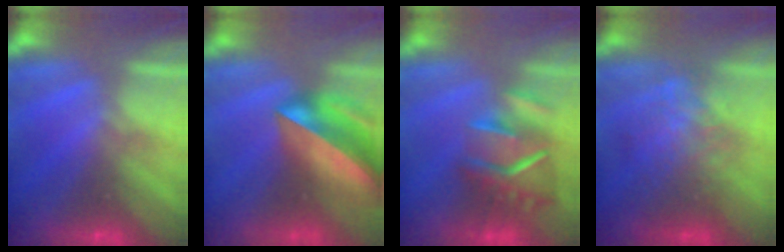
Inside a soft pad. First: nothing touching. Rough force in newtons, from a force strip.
{"total": 8.1}
{"total": 5.6}
{"total": 2.2}